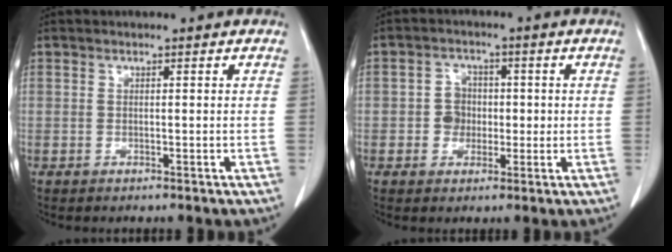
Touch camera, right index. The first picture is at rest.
{"total": 3.9, "force": [-0.3, 3.6, 1.4], "torque": [-0.021, 0.015, -0.004]}